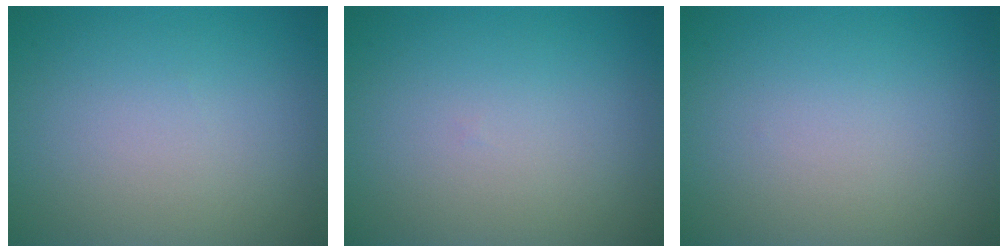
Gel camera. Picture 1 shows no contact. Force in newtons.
{"total": 0.0}
{"total": 0.0}